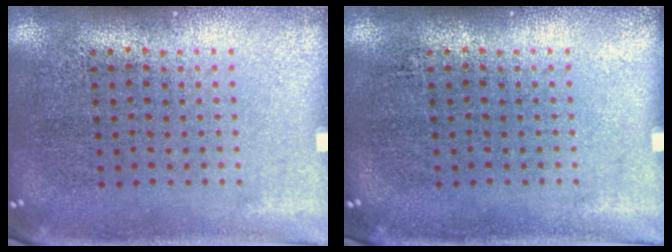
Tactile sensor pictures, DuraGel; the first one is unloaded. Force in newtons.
{"total": 0.0}